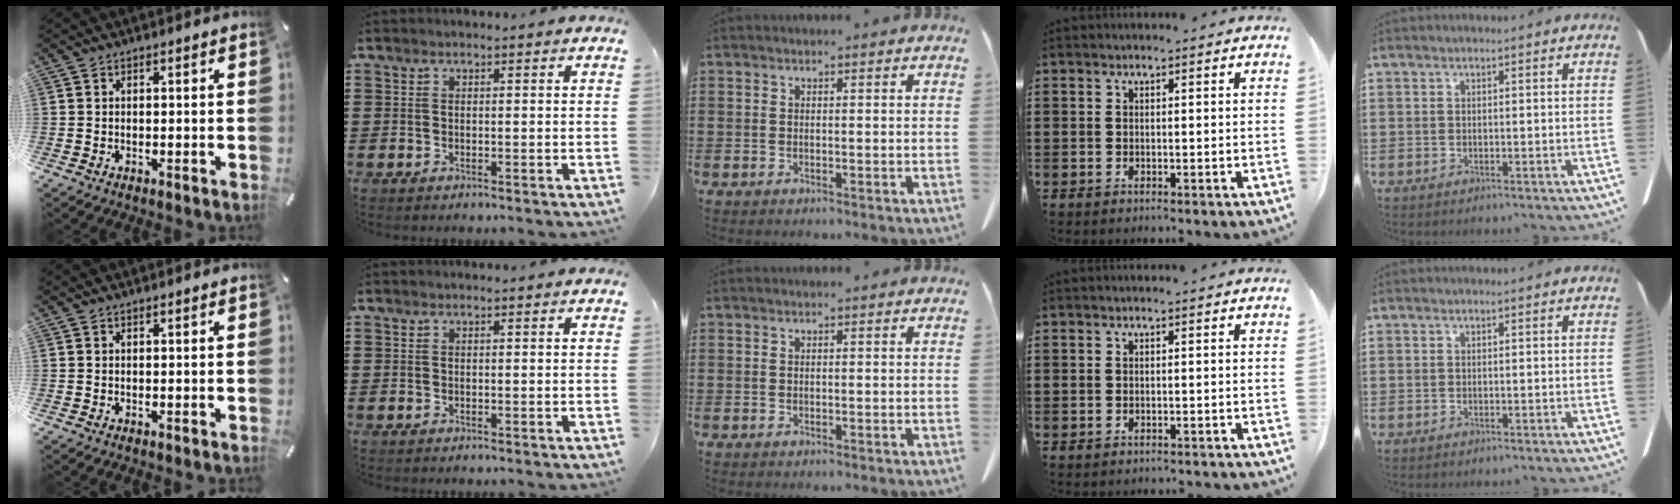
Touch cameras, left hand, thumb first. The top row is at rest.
{"ring": {"total": 0.6, "force": [-0.6, 0.1, 0.1], "torque": [-0.003, -0.001, -0.012]}}